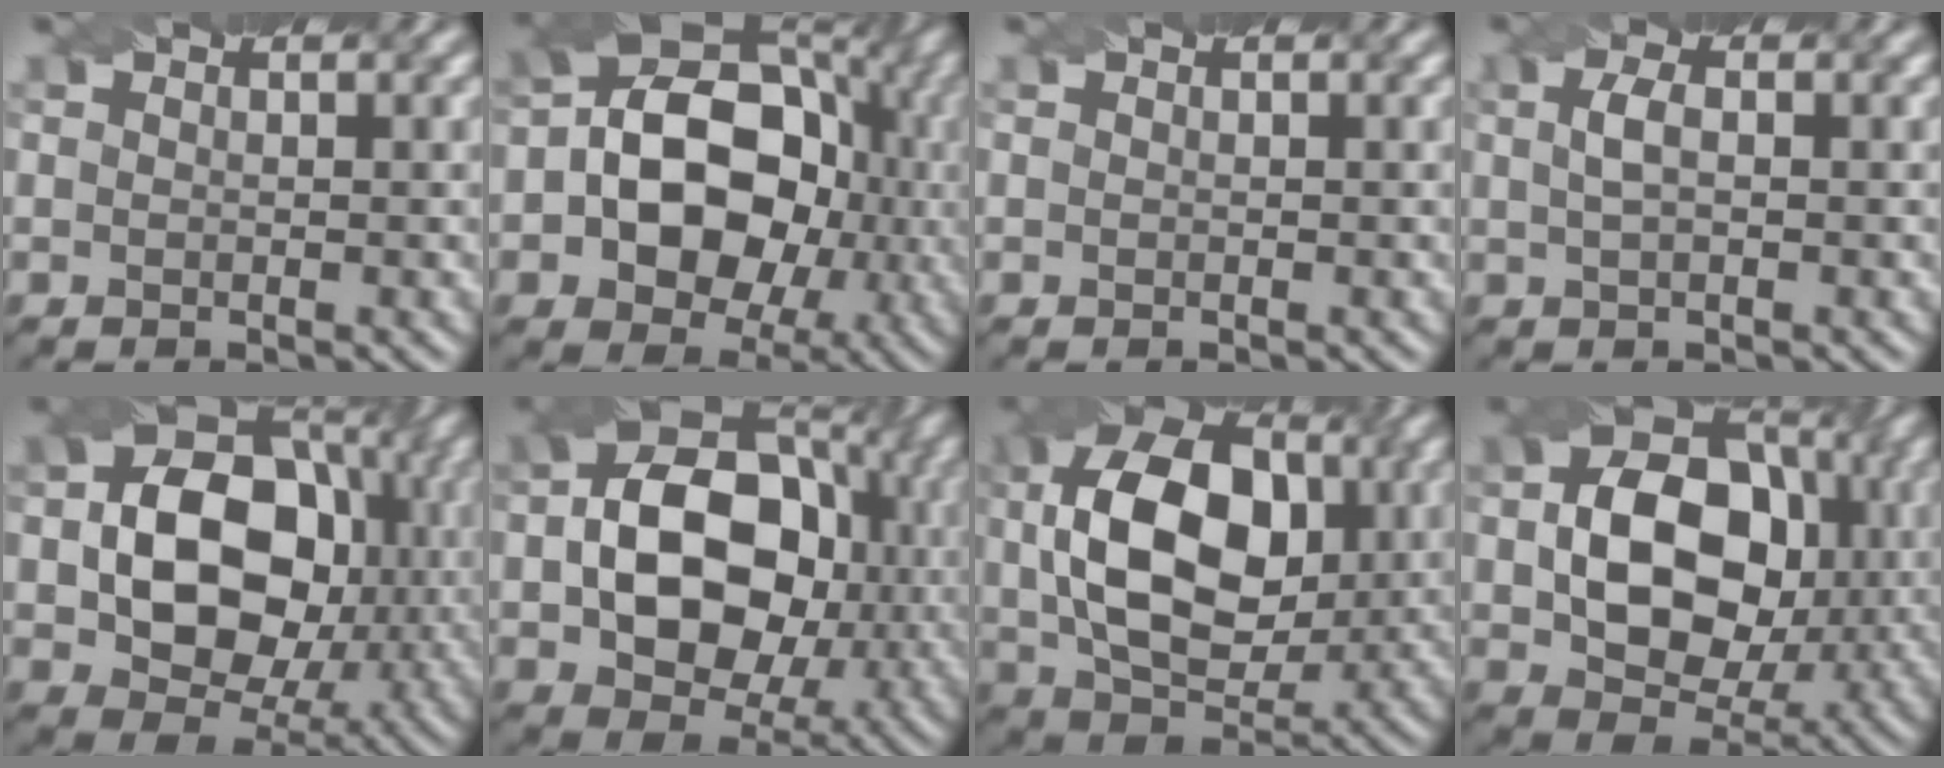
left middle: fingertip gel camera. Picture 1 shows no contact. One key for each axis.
{"total": 11.9, "fx": -0.6, "fy": 8.8, "fz": 8.0, "tx": -0.111, "ty": 0.007, "tz": -0.026}
{"total": 0.0}
{"total": 1.8, "fx": 0.2, "fy": 0.7, "fz": 1.6, "tx": -0.039, "ty": 0.005, "tz": 0.004}
{"total": 12.4, "fx": 0.1, "fy": 9.0, "fz": 8.5, "tx": -0.129, "ty": 0.001, "tz": -0.002}
{"total": 13.1, "fx": -0.2, "fy": 9.3, "fz": 9.2, "tx": -0.135, "ty": 0.007, "tz": -0.006}
{"total": 12.7, "fx": 1.5, "fy": 8.4, "fz": 9.5, "tx": -0.184, "ty": 0.006, "tz": 0.029}
{"total": 11.3, "fx": 0.4, "fy": 8.1, "fz": 7.8, "tx": -0.124, "ty": 0.005, "tz": 0.002}